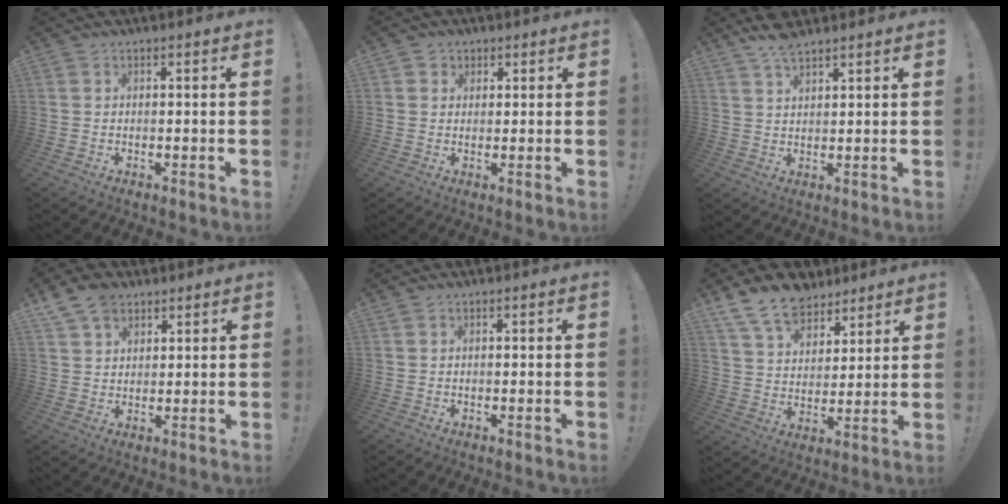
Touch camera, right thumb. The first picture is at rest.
{"total": 2.6, "force": [1.1, 2.3, 0.4], "torque": [0.001, -0.004, 0.018]}
{"total": 6.1, "force": [4.9, 2.0, 3.2], "torque": [-0.060, -0.024, 0.090]}
{"total": 8.5, "force": [5.6, 5.4, 3.2], "torque": [-0.061, -0.023, 0.112]}
{"total": 0.0}
{"total": 13.5, "force": [10.1, 7.7, 4.5], "torque": [-0.085, -0.069, 0.194]}